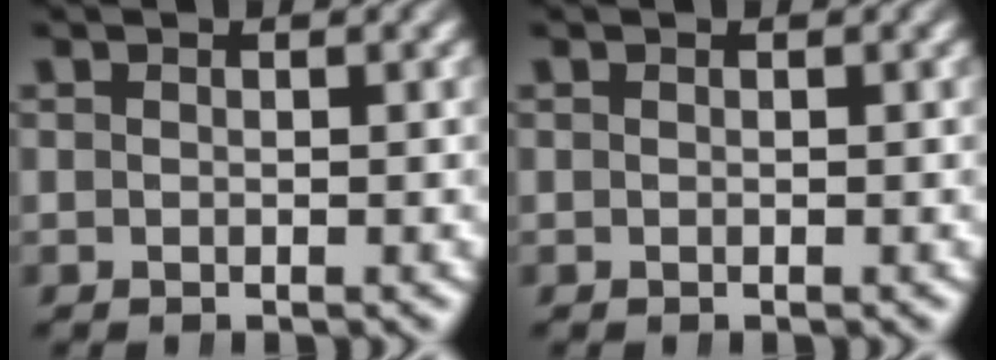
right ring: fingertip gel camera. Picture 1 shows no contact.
{"total": 0.0}